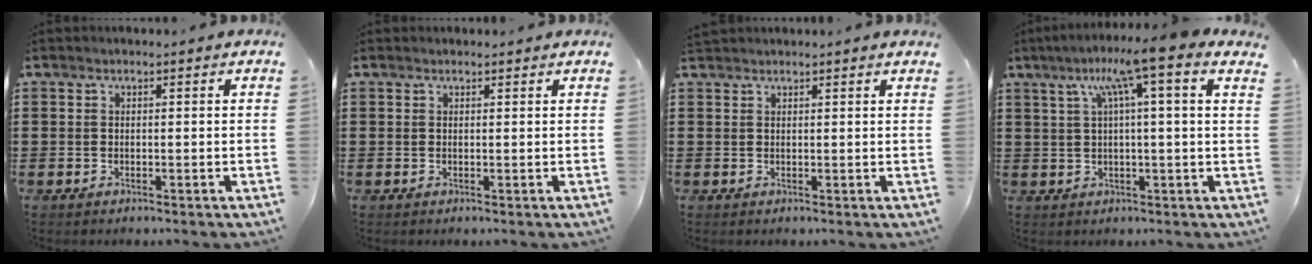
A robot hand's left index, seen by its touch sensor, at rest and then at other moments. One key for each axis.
{"total": 0.6, "fx": 0.6, "fy": 0.1, "fz": -0.1, "tx": -0.001, "ty": 0.000, "tz": 0.012}
{"total": 1.4, "fx": 1.3, "fy": -0.2, "fz": 0.2, "tx": -0.005, "ty": -0.001, "tz": 0.026}
{"total": 8.5, "fx": 4.1, "fy": -0.6, "fz": 7.5, "tx": -0.145, "ty": -0.009, "tz": 0.061}